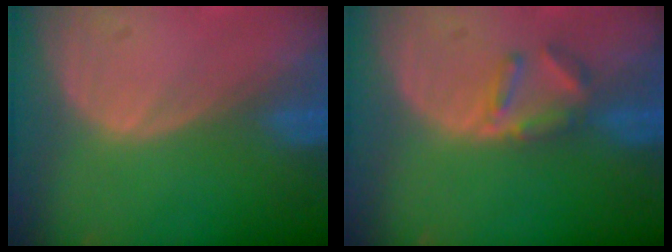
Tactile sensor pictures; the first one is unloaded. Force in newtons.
{"total": 3.3, "press": 3.2, "slide": 0.4}